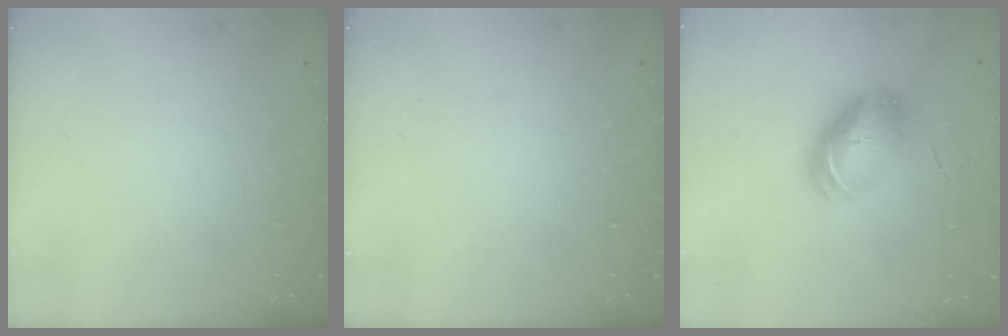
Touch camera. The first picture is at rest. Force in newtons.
{"total": 0.0}
{"total": 9.0, "press": 8.9, "slide": 1.5}